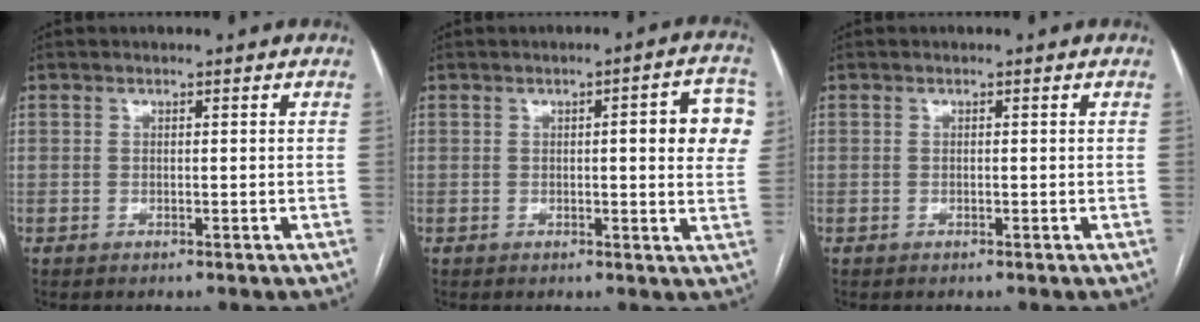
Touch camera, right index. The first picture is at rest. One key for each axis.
{"total": 8.5, "fx": 1.7, "fy": 1.6, "fz": 8.1, "tx": -0.086, "ty": 0.014, "tz": 0.012}
{"total": 0.0}